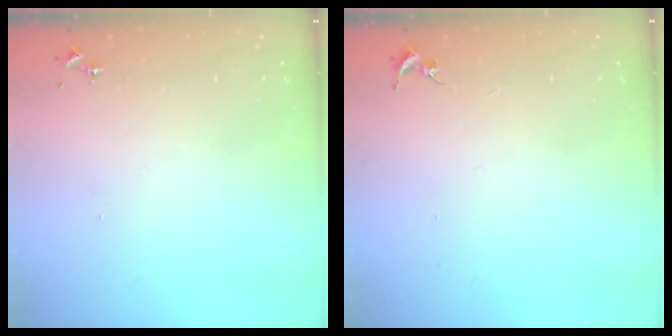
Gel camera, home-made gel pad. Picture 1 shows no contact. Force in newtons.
{"total": 0.0}